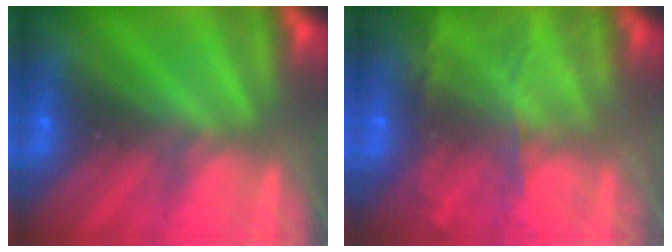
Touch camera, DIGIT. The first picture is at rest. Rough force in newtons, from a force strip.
{"total": 8.2}